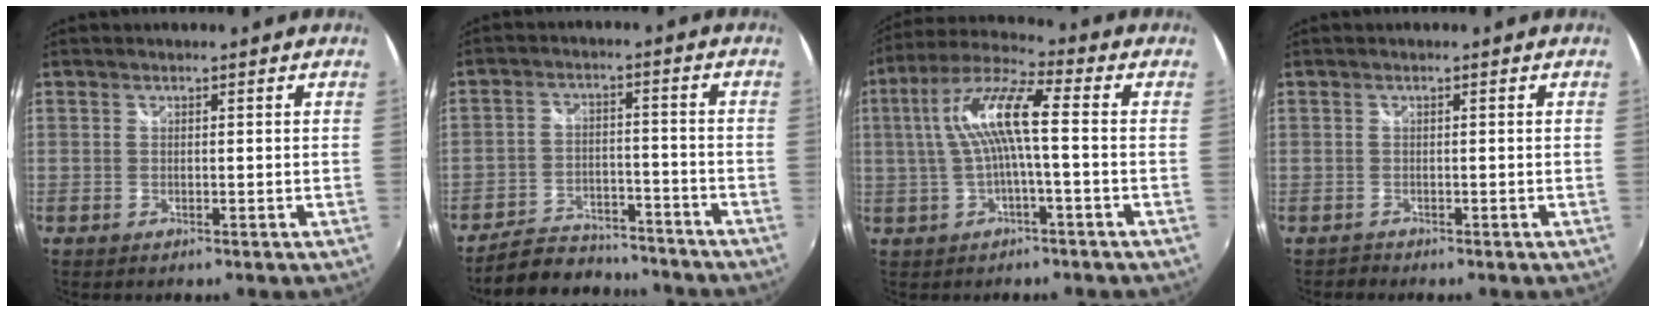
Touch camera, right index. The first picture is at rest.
{"total": 14.0, "force": [-12.2, 5.1, 4.4], "torque": [-0.112, 0.005, -0.176]}
{"total": 10.8, "force": [0.2, 1.7, 10.7], "torque": [-0.219, 0.020, 0.006]}
{"total": 0.9, "force": [-0.7, 0.5, -0.3], "torque": [0.003, 0.003, -0.014]}